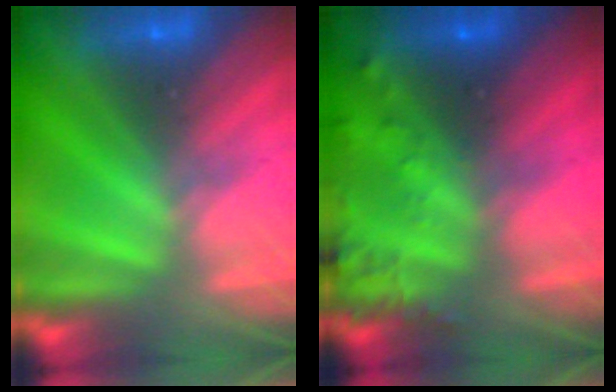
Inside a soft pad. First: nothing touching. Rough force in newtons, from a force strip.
{"total": 7.4}